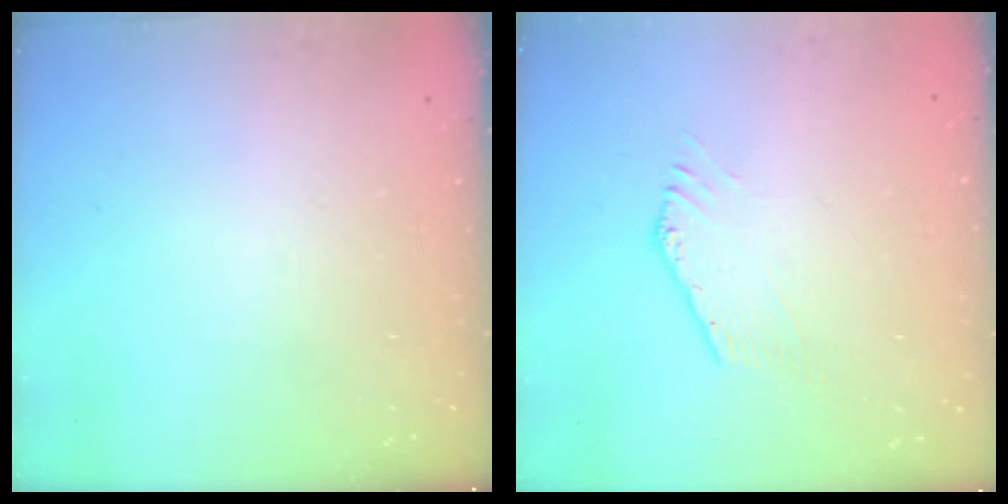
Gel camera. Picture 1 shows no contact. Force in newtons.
{"total": 1.4, "press": 1.4, "slide": 0.4}